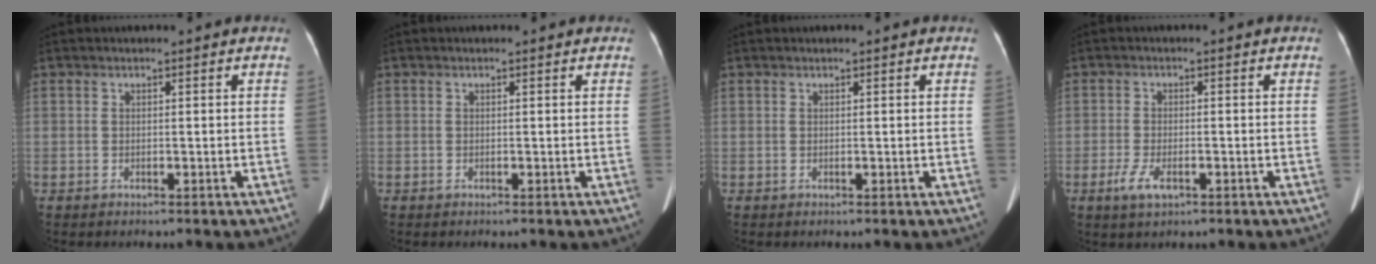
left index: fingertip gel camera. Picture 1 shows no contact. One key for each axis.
{"total": 0.0}
{"total": 0.0}
{"total": 3.7, "fx": -1.8, "fy": 1.5, "fz": 2.9, "tx": -0.068, "ty": -0.005, "tz": -0.029}